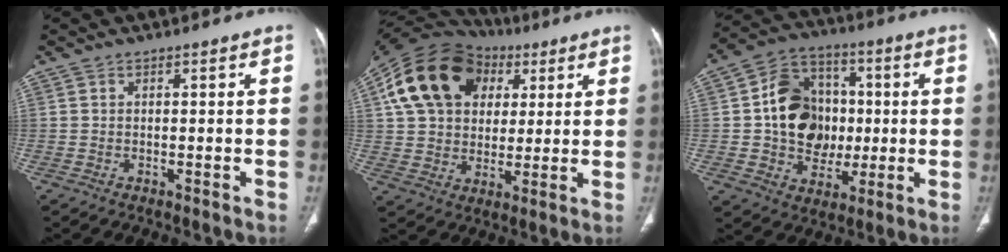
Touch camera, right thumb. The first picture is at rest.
{"total": 20.8, "force": [6.9, 15.4, 12.0], "torque": [-0.206, 0.019, 0.119]}
{"total": 16.5, "force": [0.4, 13.2, 9.8], "torque": [-0.116, 0.022, 0.013]}